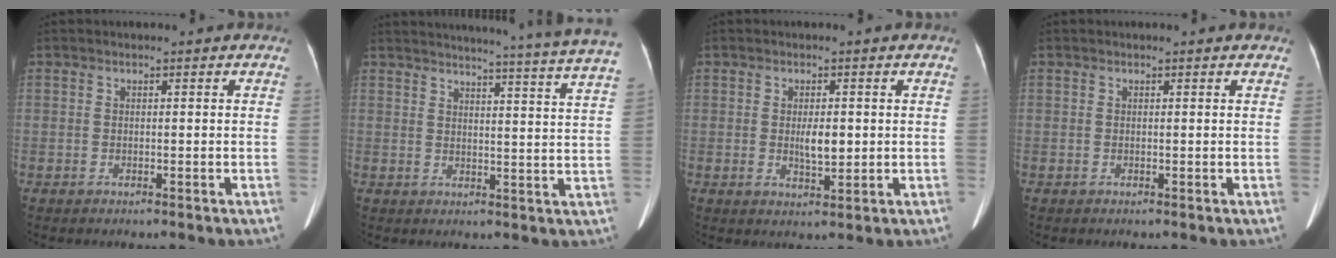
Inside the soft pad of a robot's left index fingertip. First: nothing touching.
{"total": 23.0, "force": [21.1, -1.8, 9.0], "torque": [-0.133, -0.072, 0.244]}
{"total": 3.2, "force": [0.2, 1.3, 2.9], "torque": [-0.051, -0.004, 0.006]}
{"total": 0.8, "force": [0.7, 0.1, 0.2], "torque": [-0.007, 0.001, 0.002]}